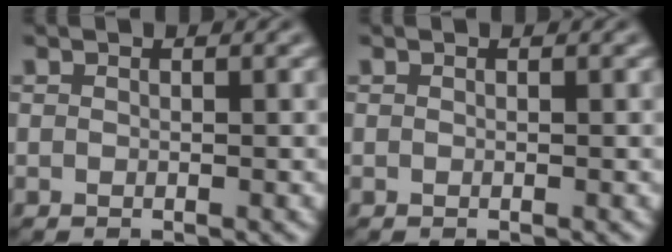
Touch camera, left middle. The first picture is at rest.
{"total": 0.0}